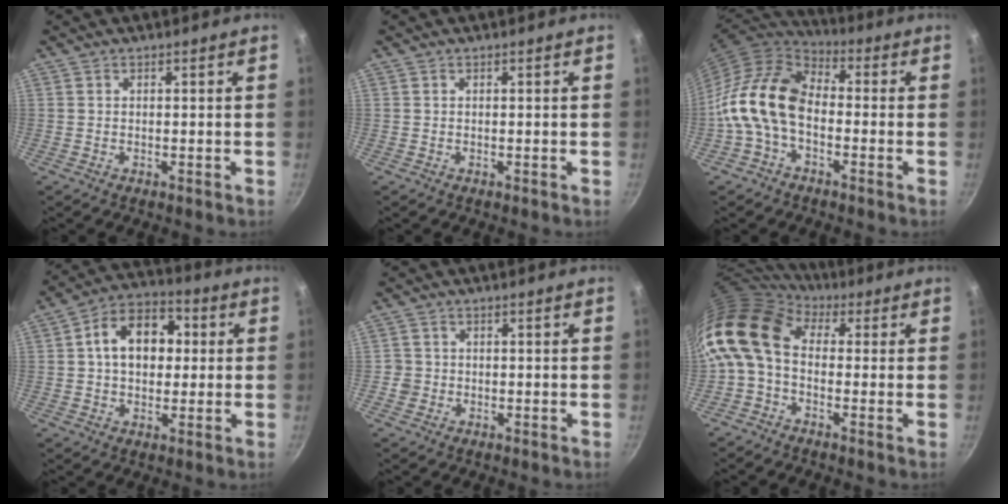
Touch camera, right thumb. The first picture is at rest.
{"total": 0.0}
{"total": 14.6, "force": [-2.5, 9.4, 10.8], "torque": [-0.188, 0.038, -0.068]}
{"total": 12.9, "force": [1.8, 9.2, 8.9], "torque": [-0.101, 0.023, 0.013]}
{"total": 2.2, "force": [-0.6, 2.1, 0.4], "torque": [0.004, 0.011, -0.009]}
{"total": 13.4, "force": [0.8, 9.4, 9.5], "torque": [-0.185, 0.027, -0.008]}